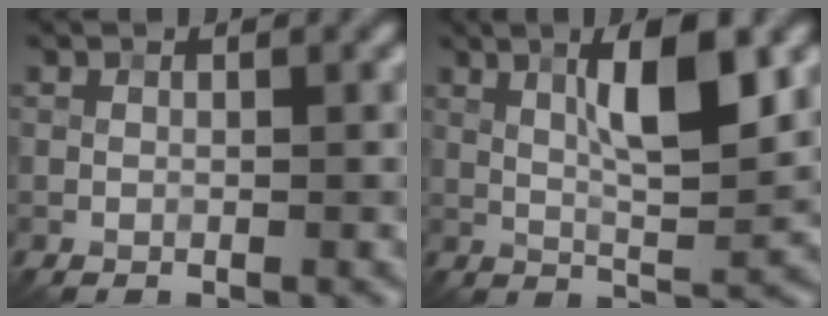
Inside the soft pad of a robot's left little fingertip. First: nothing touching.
{"total": 6.9, "force": [2.2, 1.4, 6.4], "torque": [-0.104, 0.003, 0.038]}